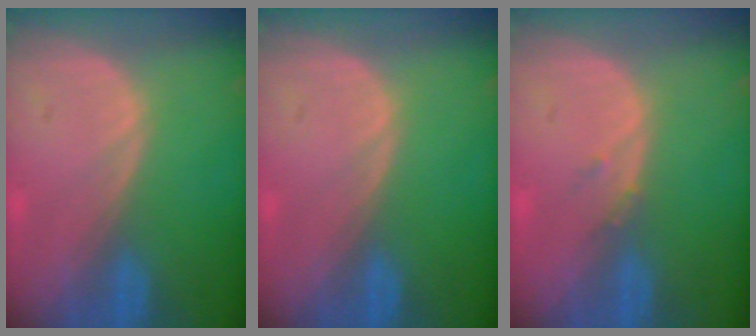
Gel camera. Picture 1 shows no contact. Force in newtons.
{"total": 0.0}
{"total": 1.2, "press": 1.0, "slide": 0.6}